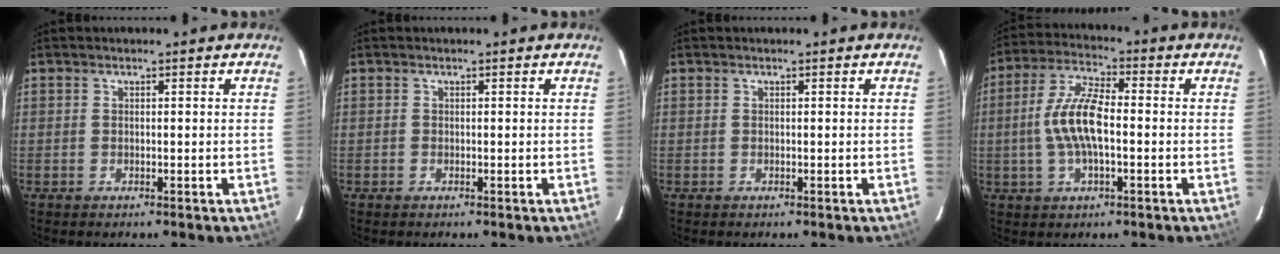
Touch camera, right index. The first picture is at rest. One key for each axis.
{"total": 0.0}
{"total": 0.0}
{"total": 9.8, "fx": -1.2, "fy": 3.3, "fz": 9.2, "tx": -0.192, "ty": 0.010, "tz": -0.025}